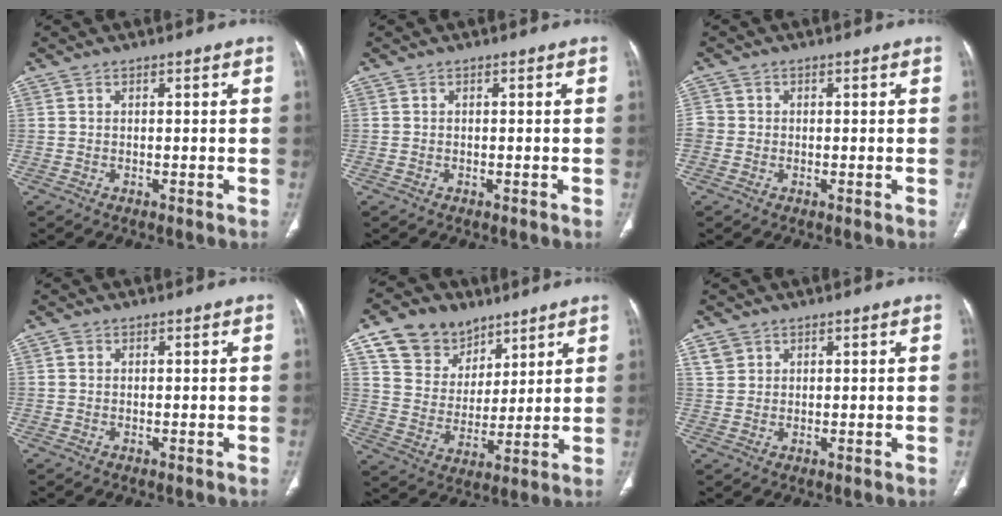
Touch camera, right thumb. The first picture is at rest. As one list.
[{"total": 0.0}, {"total": 3.2, "force": [-0.5, 3.0, 1.1], "torque": [-0.018, 0.010, -0.011]}, {"total": 0.7, "force": [0.1, 0.7, 0.2], "torque": [0.003, 0.003, 0.000]}, {"total": 13.8, "force": [9.0, 9.6, 4.2], "torque": [-0.038, -0.036, 0.169]}, {"total": 2.6, "force": [1.5, 2.1, 0.6], "torque": [0.001, -0.004, 0.029]}]